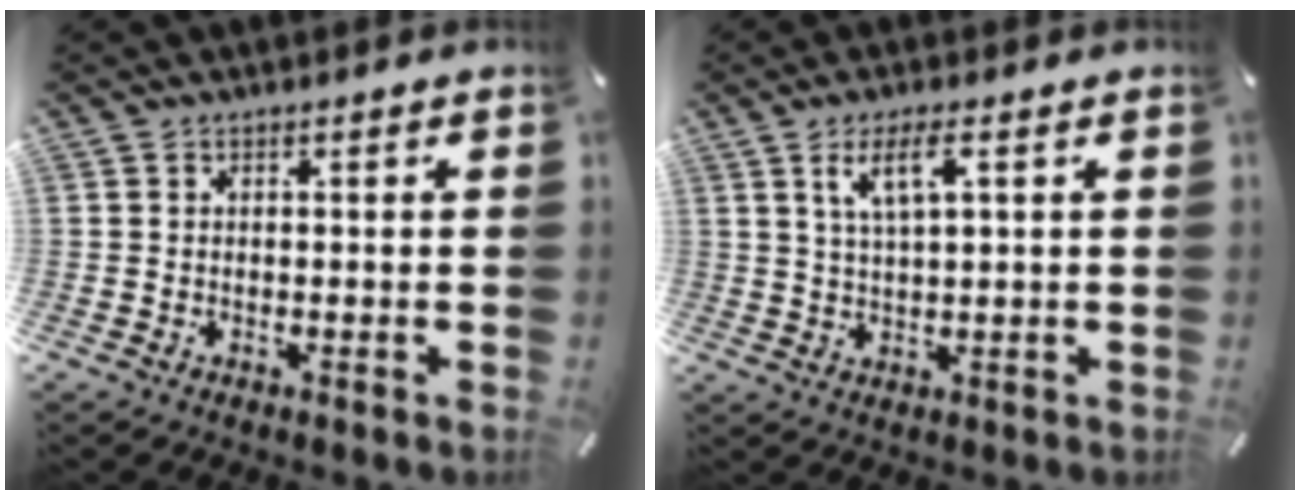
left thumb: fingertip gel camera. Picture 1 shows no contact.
{"total": 6.4, "force": [2.8, 1.6, 5.4], "torque": [-0.114, 0.005, 0.047]}